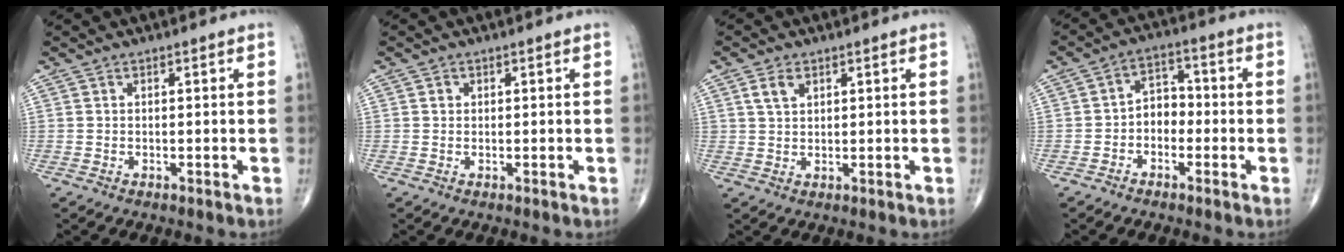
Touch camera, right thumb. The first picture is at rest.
{"total": 0.8, "force": [0.2, 0.7, 0.3], "torque": [0.000, 0.001, 0.003]}
{"total": 3.2, "force": [1.5, 1.9, 2.0], "torque": [-0.034, -0.001, 0.033]}
{"total": 5.3, "force": [-1.6, 4.0, 3.1], "torque": [-0.024, 0.030, -0.042]}